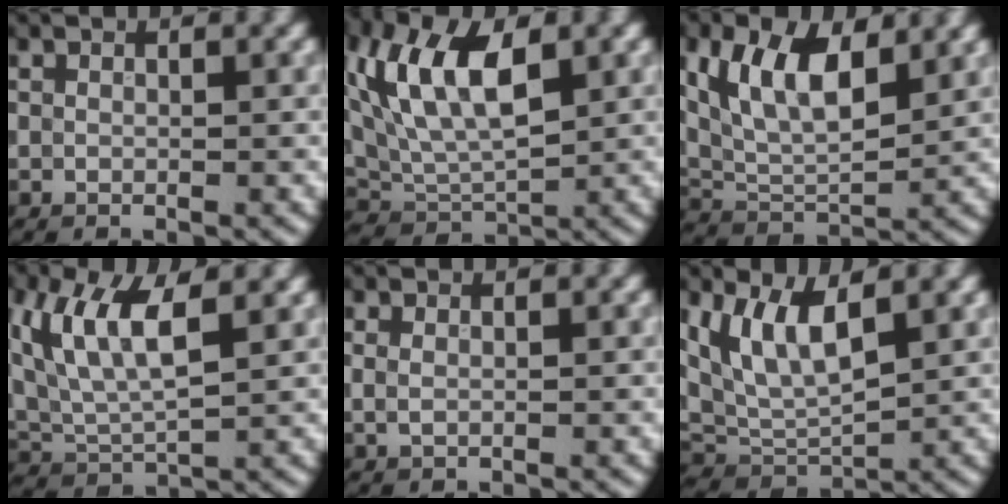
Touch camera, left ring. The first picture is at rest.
{"total": 8.3, "force": [2.6, 4.2, 6.7], "torque": [-0.127, 0.007, 0.042]}
{"total": 7.5, "force": [3.1, 3.6, 5.8], "torque": [-0.116, 0.002, 0.054]}
{"total": 8.5, "force": [3.2, 3.6, 7.0], "torque": [-0.153, 0.013, 0.059]}
{"total": 0.8, "force": [0.2, 0.4, 0.6], "torque": [-0.014, -0.001, 0.006]}
{"total": 6.4, "force": [2.8, 2.9, 5.0], "torque": [-0.111, -0.008, 0.055]}